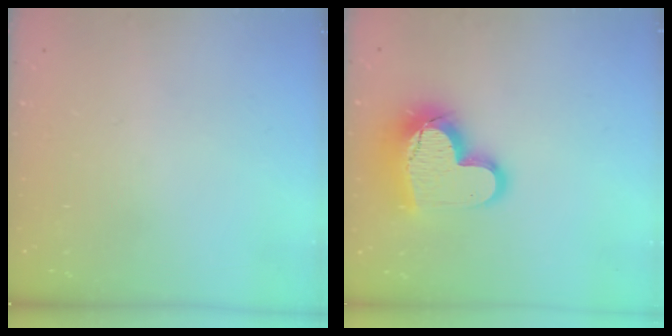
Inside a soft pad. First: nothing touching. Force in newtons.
{"total": 17.9, "press": 17.8, "slide": 1.4}